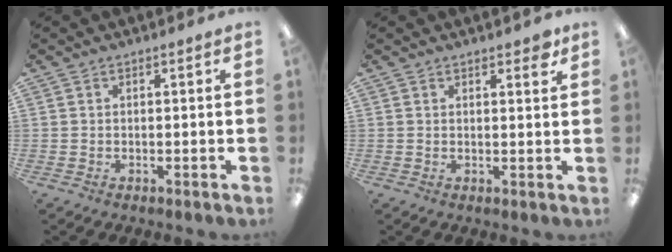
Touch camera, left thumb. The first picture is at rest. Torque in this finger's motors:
{"motor_torque": [0.11, 0.17, 0.01, -0.06, 0.00]}